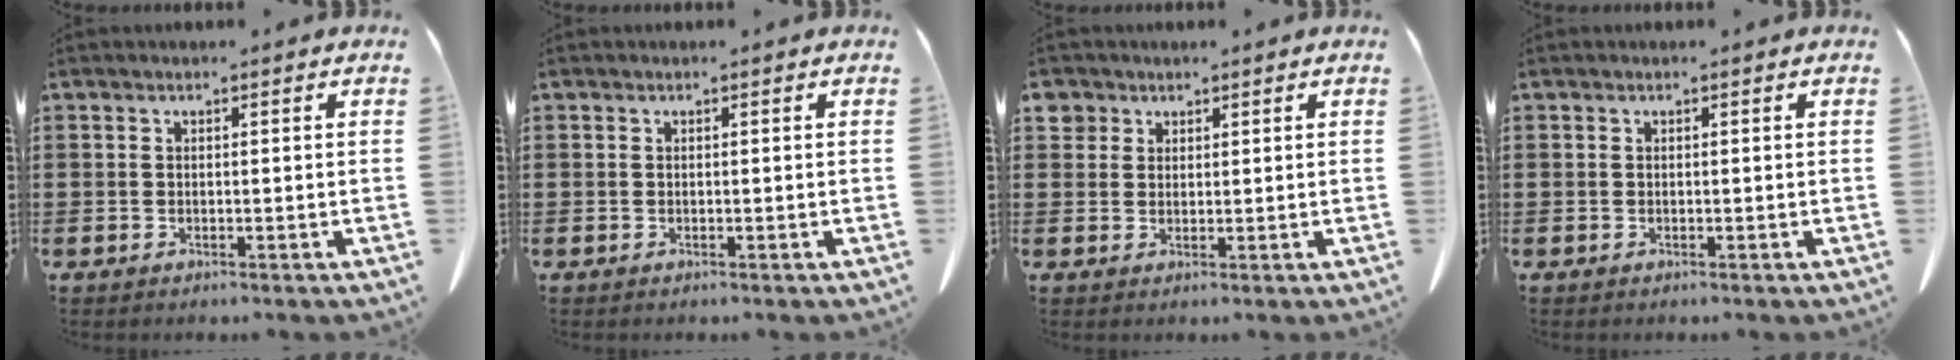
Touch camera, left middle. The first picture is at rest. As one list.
[{"total": 0.0}, {"total": 2.4, "force": [1.6, 1.8, 0.3], "torque": [-0.005, 0.003, 0.028]}, {"total": 0.0}]